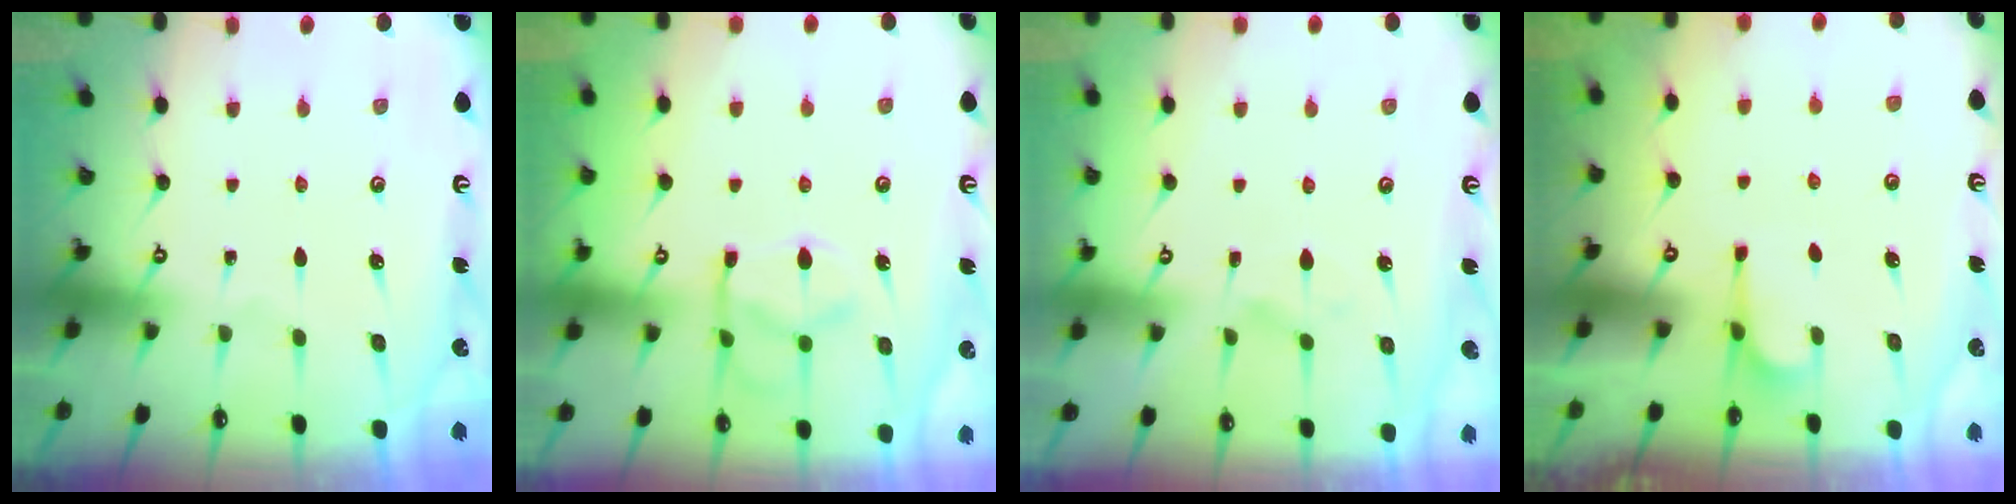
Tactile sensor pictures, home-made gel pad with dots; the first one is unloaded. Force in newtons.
{"total": 9.0, "press": 8.9, "slide": 1.6}
{"total": 1.9, "press": 1.5, "slide": 1.1}
{"total": 1.2, "press": 0.4, "slide": 1.1}